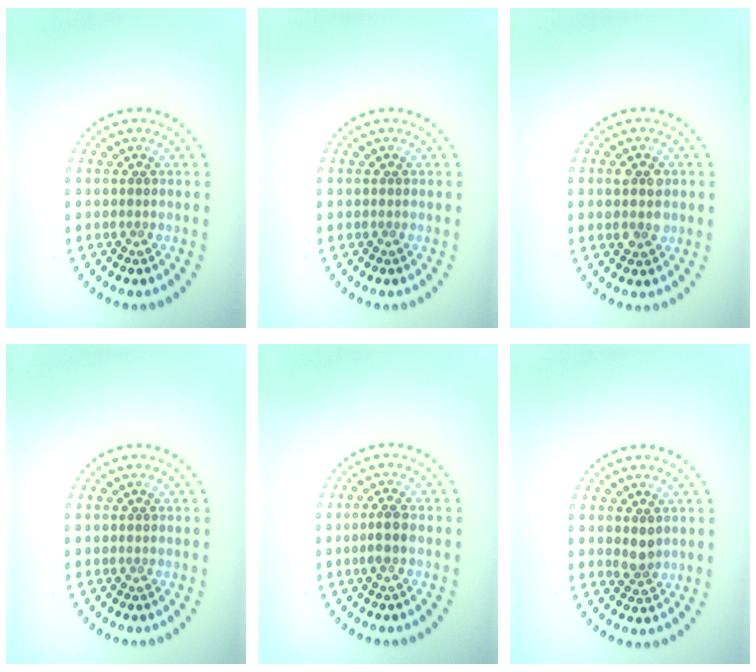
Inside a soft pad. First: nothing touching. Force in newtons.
{"total": 0.0}
{"total": 2.4, "press": 2.4, "slide": 0.3}
{"total": 0.0}
{"total": 1.7, "press": 1.5, "slide": 0.8}
{"total": 1.7, "press": 1.7, "slide": 0.4}